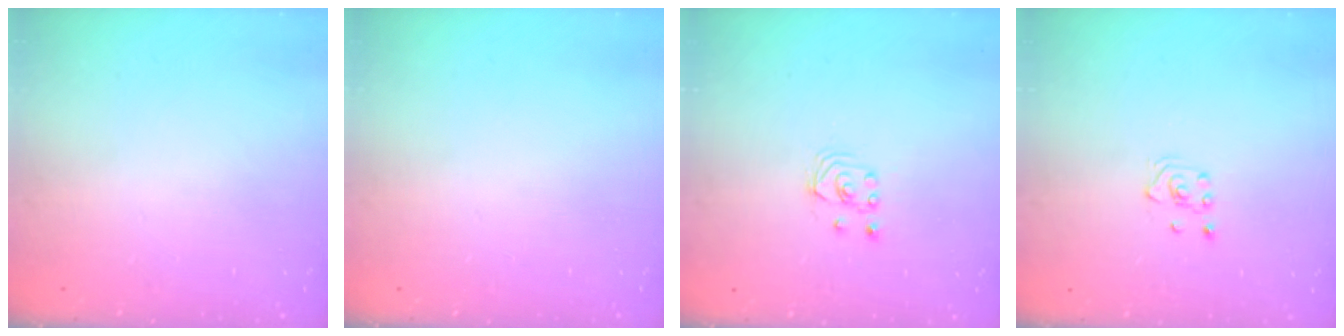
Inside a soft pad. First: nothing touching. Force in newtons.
{"total": 0.0}
{"total": 1.8, "press": 1.8, "slide": 0.2}
{"total": 2.8, "press": 2.6, "slide": 1.0}